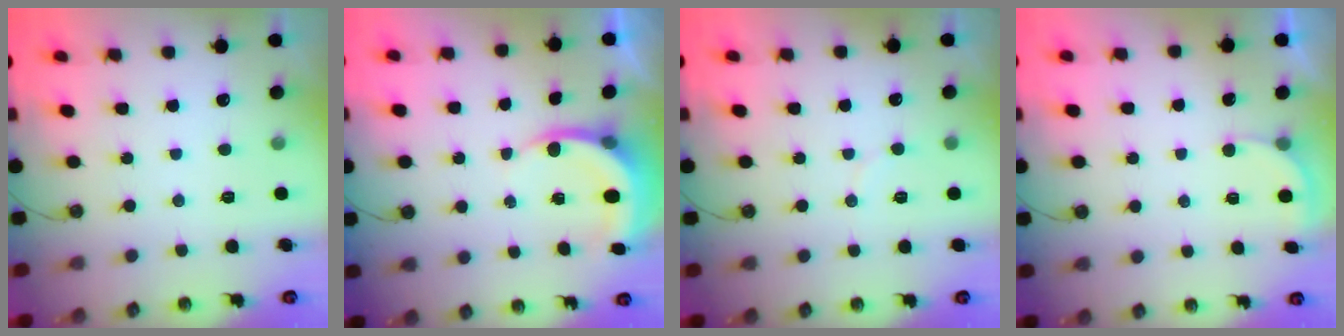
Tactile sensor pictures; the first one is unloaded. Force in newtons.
{"total": 4.4, "press": 4.3, "slide": 0.4}
{"total": 3.0, "press": 3.0, "slide": 0.3}
{"total": 2.5, "press": 2.5, "slide": 0.2}